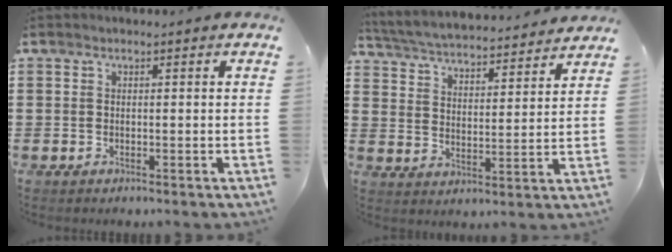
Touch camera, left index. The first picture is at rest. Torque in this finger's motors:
{"motor_torque": [1.25, -0.89, 0.50, 0.14]}